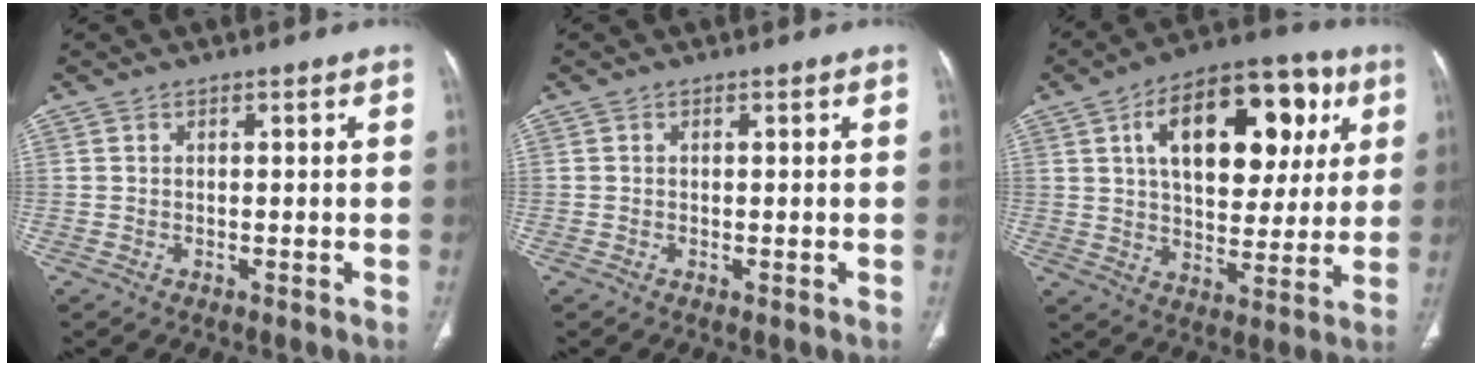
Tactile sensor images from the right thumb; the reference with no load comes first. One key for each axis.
{"total": 0.0}
{"total": 22.5, "fx": 7.4, "fy": 12.3, "fz": 17.3, "tx": -0.213, "ty": 0.004, "tz": 0.107}